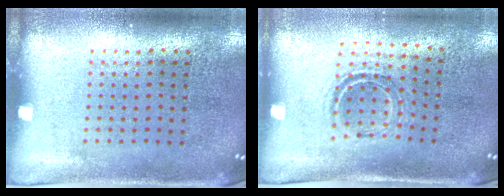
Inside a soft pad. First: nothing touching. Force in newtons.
{"total": 1.0, "press": 0.9, "slide": 0.3}